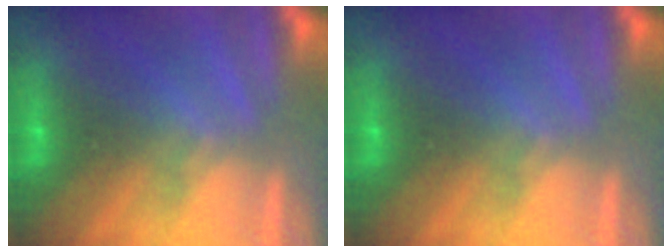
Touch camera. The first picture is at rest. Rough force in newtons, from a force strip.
{"total": 0.0}